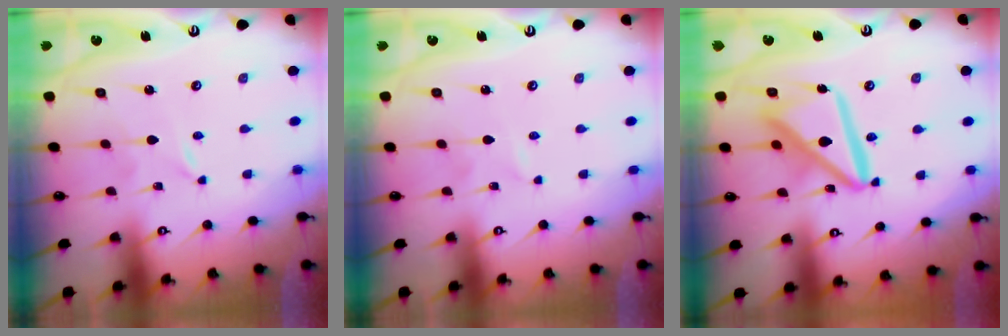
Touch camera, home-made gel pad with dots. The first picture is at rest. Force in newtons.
{"total": 0.0}
{"total": 14.5, "press": 14.4, "slide": 1.7}